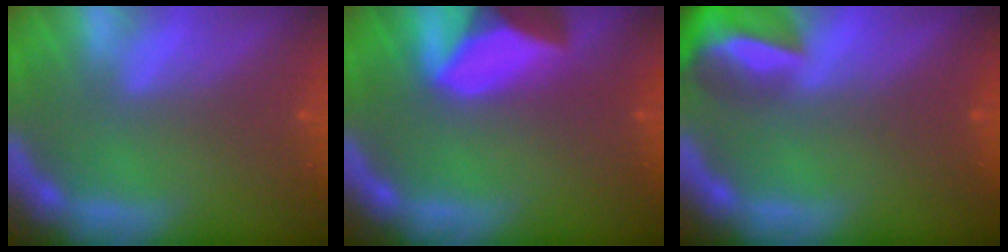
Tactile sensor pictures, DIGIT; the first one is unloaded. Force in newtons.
{"total": 9.4}
{"total": 7.4}